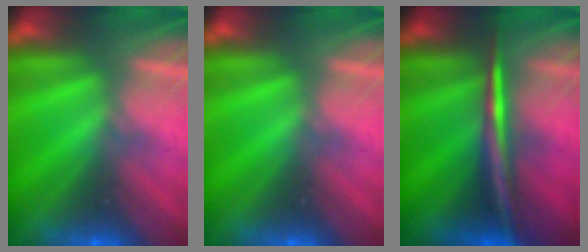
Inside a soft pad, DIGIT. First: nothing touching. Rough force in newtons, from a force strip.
{"total": 0.0}
{"total": 2.9}